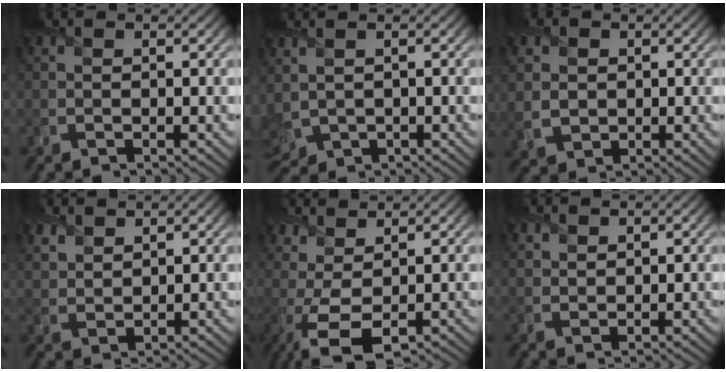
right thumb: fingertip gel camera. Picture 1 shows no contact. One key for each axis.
{"total": 4.3, "fx": -0.4, "fy": 3.0, "fz": 3.1, "tx": -0.091, "ty": -0.017, "tz": 0.003}
{"total": 3.9, "fx": 0.6, "fy": 3.4, "fz": 1.8, "tx": -0.054, "ty": -0.004, "tz": 0.014}
{"total": 3.8, "fx": 3.1, "fy": 1.6, "fz": 1.4, "tx": -0.040, "ty": 0.006, "tz": 0.073}
{"total": 4.8, "fx": -0.2, "fy": 2.0, "fz": 4.3, "tx": -0.097, "ty": 0.007, "tz": -0.006}
{"total": 1.8, "fx": 1.6, "fy": 0.7, "fz": 0.3, "tx": -0.010, "ty": 0.001, "tz": 0.040}